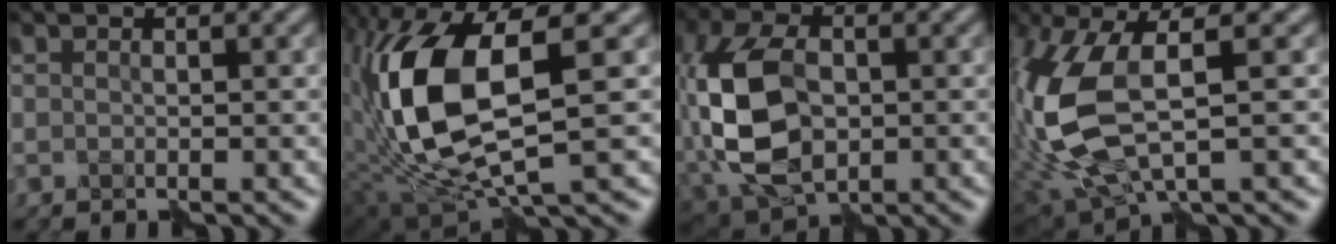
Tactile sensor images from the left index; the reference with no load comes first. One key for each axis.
{"total": 11.2, "fx": 0.8, "fy": 4.6, "fz": 10.2, "tx": -0.221, "ty": -0.005, "tz": 0.017}
{"total": 10.4, "fx": -1.0, "fy": 6.6, "fz": 8.0, "tx": -0.191, "ty": 0.002, "tz": -0.026}
{"total": 10.4, "fx": 0.8, "fy": 4.3, "fz": 9.5, "tx": -0.234, "ty": -0.010, "tz": 0.018}